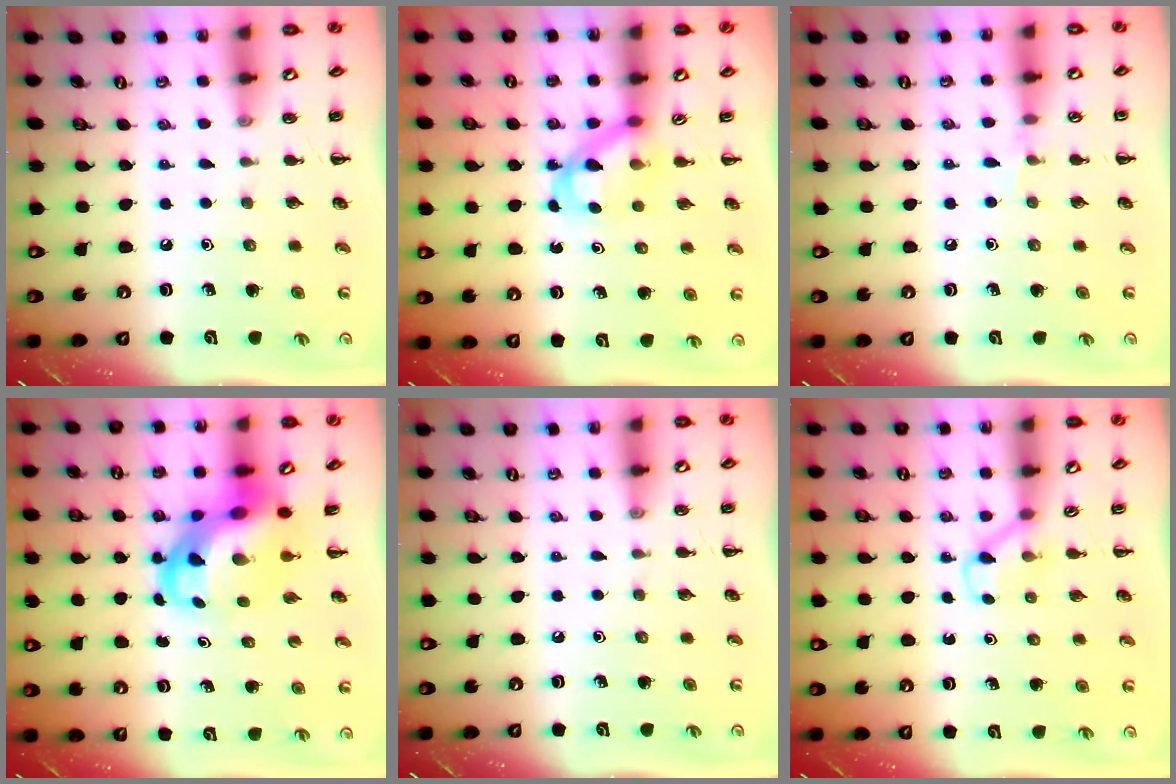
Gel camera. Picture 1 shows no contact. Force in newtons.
{"total": 4.7, "press": 4.7, "slide": 0.6}
{"total": 4.3, "press": 4.0, "slide": 1.5}
{"total": 7.4, "press": 7.1, "slide": 2.2}
{"total": 0.0}
{"total": 3.0, "press": 2.8, "slide": 0.9}